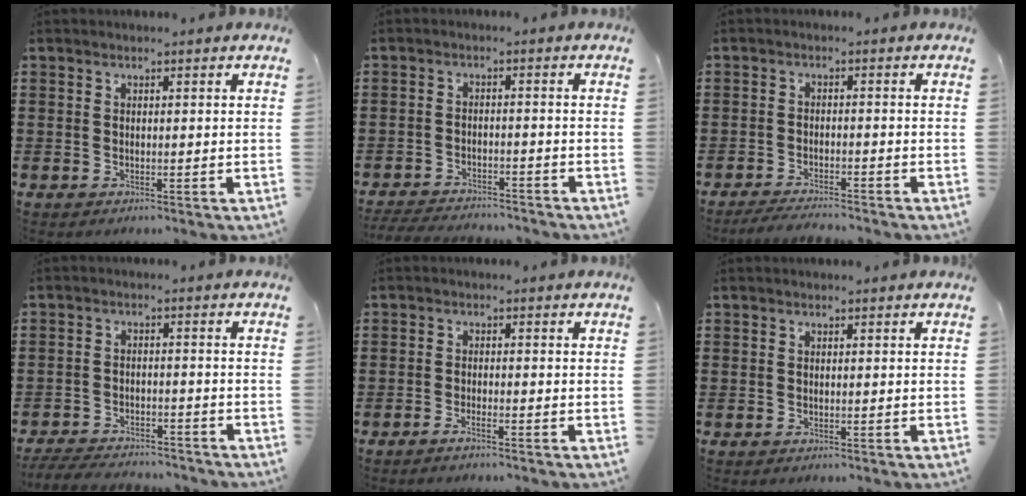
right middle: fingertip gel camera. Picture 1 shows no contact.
{"total": 3.6, "force": [-3.6, 0.2, 0.5], "torque": [-0.018, -0.004, -0.077]}
{"total": 2.9, "force": [-2.9, 0.0, 0.5], "torque": [-0.012, -0.001, -0.058]}
{"total": 4.2, "force": [-4.1, 0.4, 0.7], "torque": [-0.019, -0.001, -0.085]}
{"total": 1.3, "force": [-1.0, -0.1, 0.7], "torque": [-0.013, -0.002, -0.018]}
{"total": 0.0}